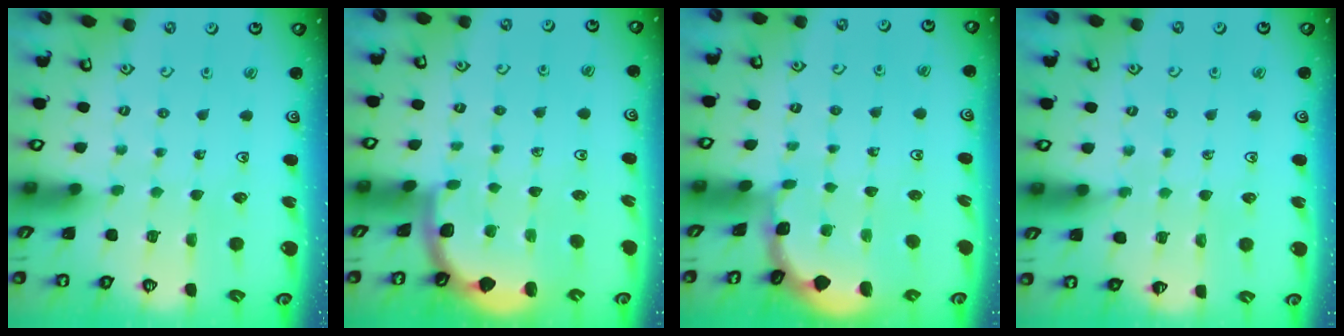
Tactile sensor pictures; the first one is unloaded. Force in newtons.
{"total": 1.9, "press": 1.9, "slide": 0.0}
{"total": 0.9, "press": 0.8, "slide": 0.2}
{"total": 4.6, "press": 4.5, "slide": 0.9}